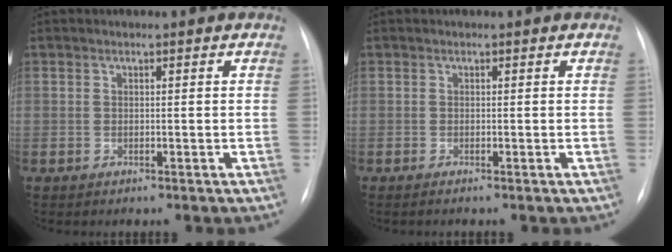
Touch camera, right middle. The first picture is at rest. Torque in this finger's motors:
{"motor_torque": [1.01, -1.12, 0.13, 0.03]}